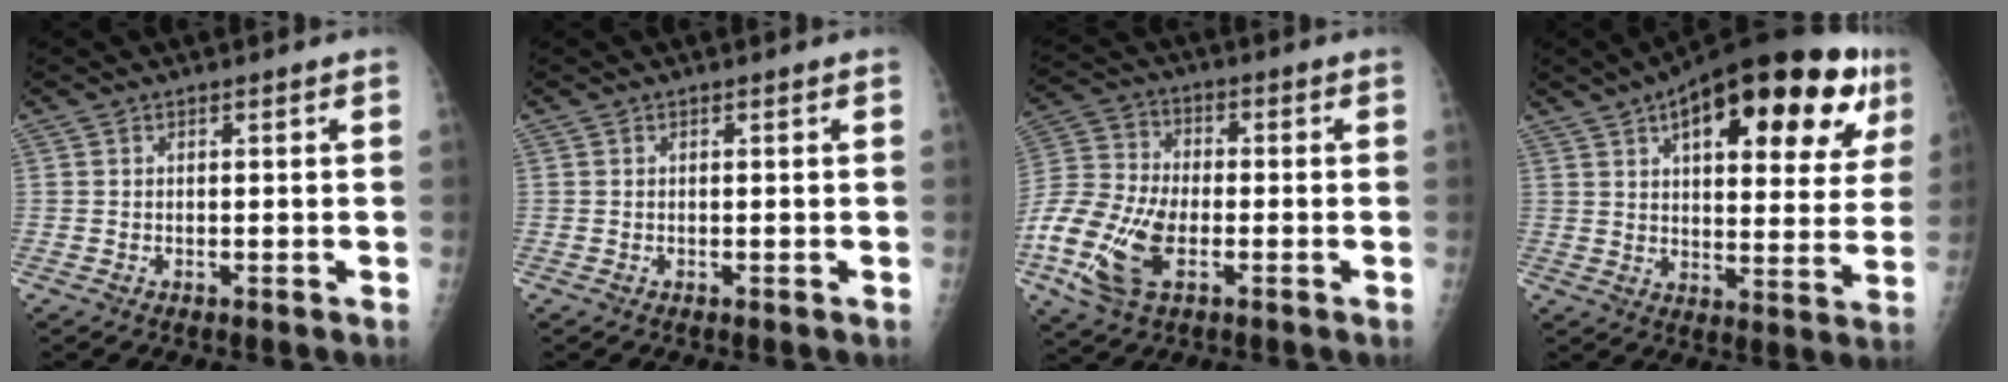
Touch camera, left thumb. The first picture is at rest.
{"total": 0.0}
{"total": 15.8, "force": [-5.3, 8.8, 11.9], "torque": [-0.265, 0.005, -0.104]}
{"total": 28.6, "force": [13.4, 11.4, 22.6], "torque": [-0.300, 0.004, 0.188]}